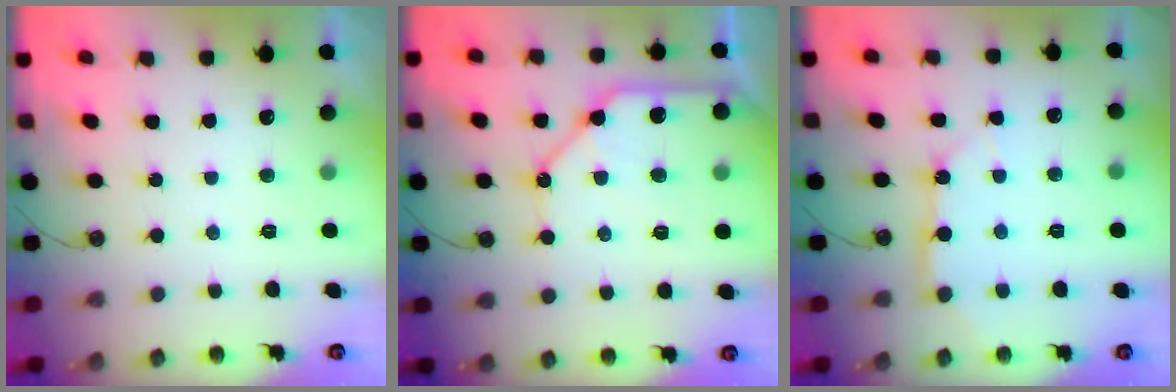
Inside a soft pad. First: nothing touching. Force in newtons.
{"total": 14.7, "press": 14.6, "slide": 1.6}
{"total": 6.1, "press": 6.1, "slide": 0.6}